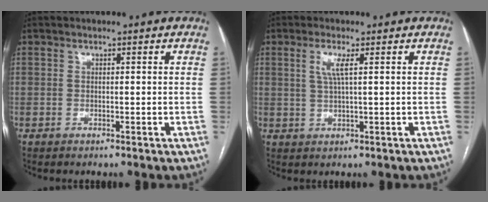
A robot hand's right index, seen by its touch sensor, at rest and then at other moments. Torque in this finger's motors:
{"motor_torque": [0.01, 0.00, 0.24, 0.08]}